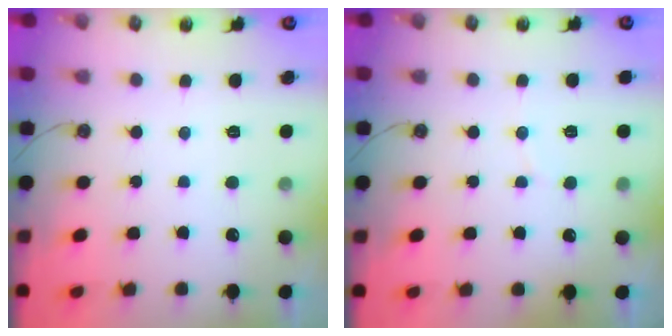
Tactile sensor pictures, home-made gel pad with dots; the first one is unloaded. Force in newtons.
{"total": 2.7, "press": 2.4, "slide": 1.2}